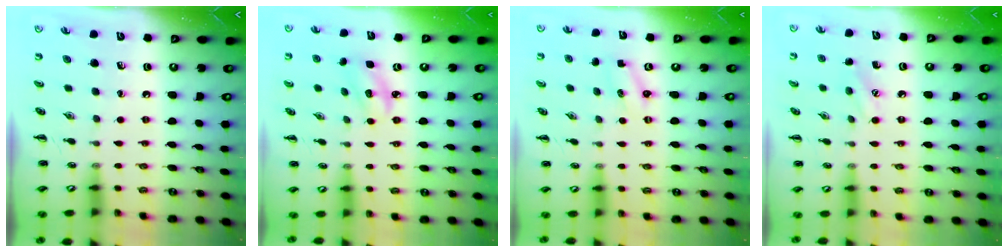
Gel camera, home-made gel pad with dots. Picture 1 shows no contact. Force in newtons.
{"total": 2.6, "press": 2.5, "slide": 0.5}
{"total": 1.2, "press": 1.2, "slide": 0.4}
{"total": 7.9, "press": 7.6, "slide": 1.9}